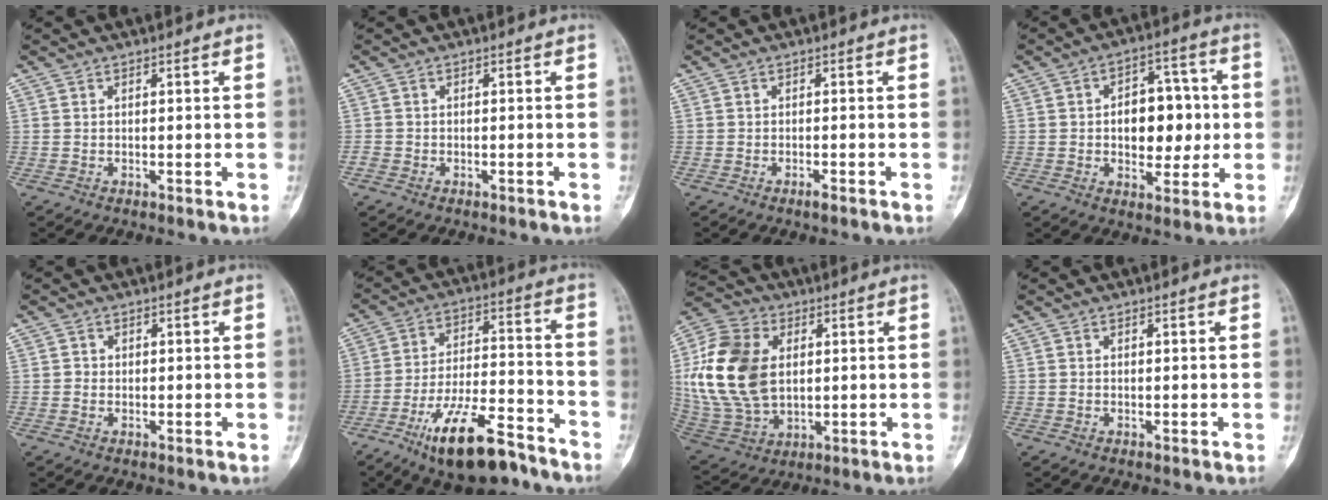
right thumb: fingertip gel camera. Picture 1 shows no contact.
{"total": 1.3, "force": [-0.9, 0.8, 0.3], "torque": [-0.005, 0.007, -0.017]}
{"total": 1.3, "force": [-0.9, 0.1, 0.9], "torque": [-0.020, 0.000, -0.016]}
{"total": 12.1, "force": [0.1, 7.7, 9.4], "torque": [-0.081, 0.018, 0.005]}
{"total": 1.2, "force": [0.1, 1.2, 0.2], "torque": [0.002, 0.003, 0.001]}
{"total": 17.4, "force": [-11.2, 6.2, 11.8], "torque": [-0.195, 0.074, -0.186]}
{"total": 20.0, "force": [2.7, 13.5, 14.5], "torque": [-0.292, -0.006, 0.059]}
{"total": 0.0}